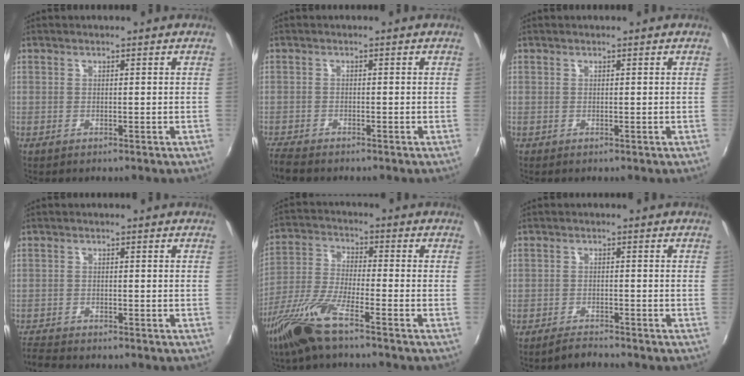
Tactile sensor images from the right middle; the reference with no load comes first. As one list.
[{"total": 3.8, "force": [-3.5, 0.7, 1.3], "torque": [-0.038, -0.021, -0.072]}, {"total": 0.0}, {"total": 3.7, "force": [-3.7, 0.3, 0.6], "torque": [-0.029, -0.018, -0.075]}, {"total": 11.8, "force": [-8.1, 1.5, 8.4], "torque": [-0.186, -0.023, -0.164]}, {"total": 2.3, "force": [-2.2, 0.3, 0.4], "torque": [-0.017, -0.004, -0.041]}]